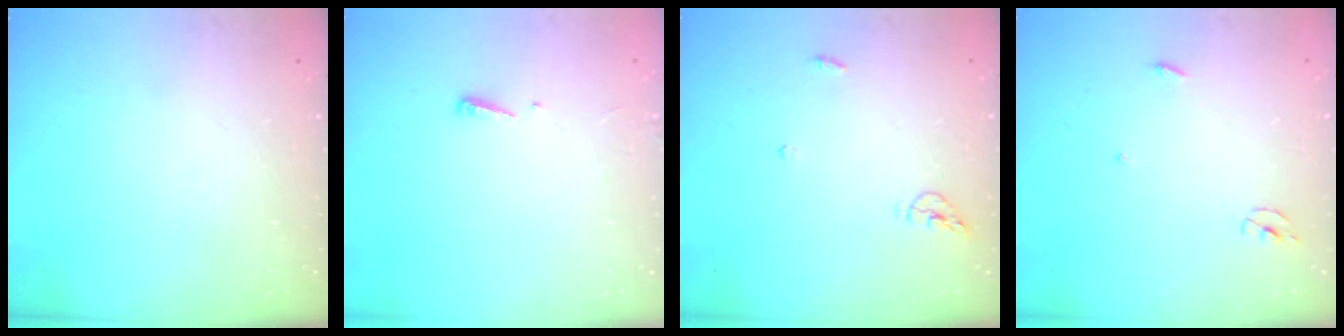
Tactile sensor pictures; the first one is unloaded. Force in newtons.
{"total": 2.4, "press": 2.4, "slide": 0.2}
{"total": 5.4, "press": 5.4, "slide": 0.5}
{"total": 2.3, "press": 2.3, "slide": 0.2}